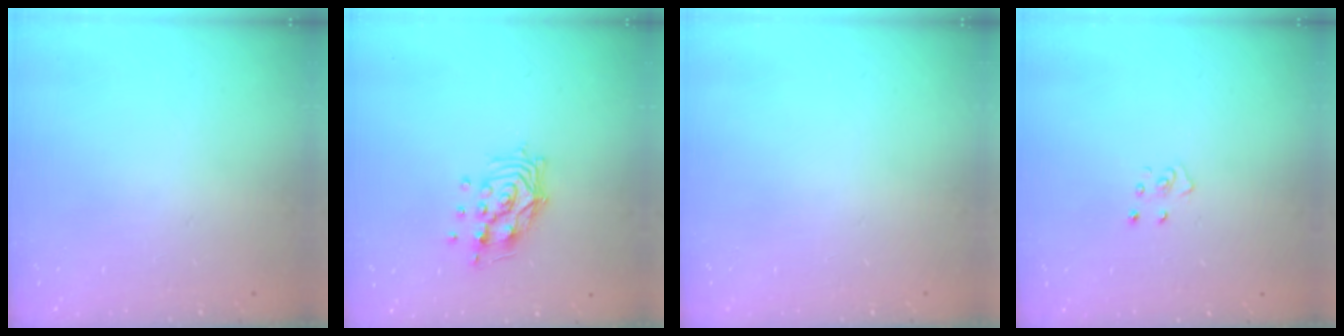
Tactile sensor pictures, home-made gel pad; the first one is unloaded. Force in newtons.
{"total": 10.8, "press": 10.7, "slide": 1.1}
{"total": 0.0}
{"total": 4.1, "press": 4.1, "slide": 0.3}